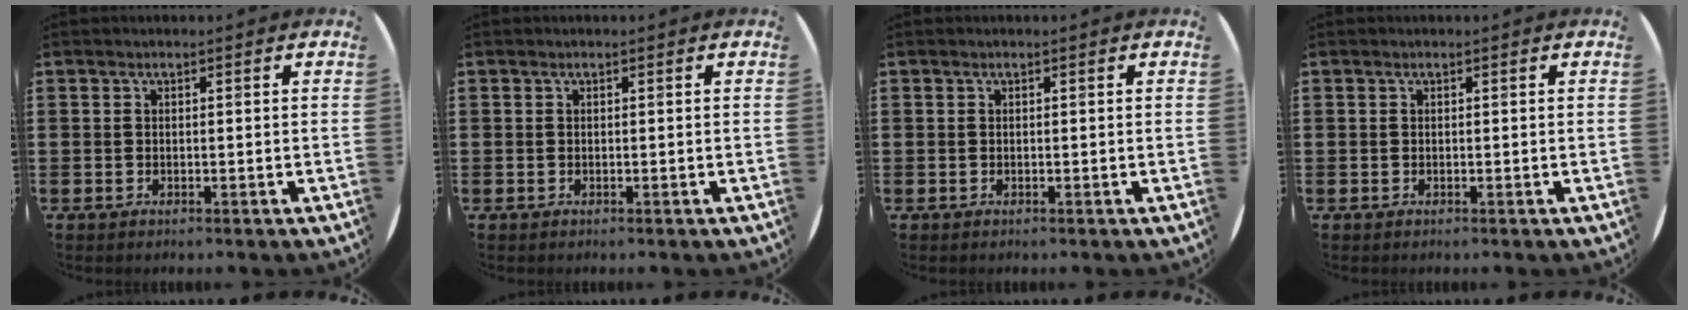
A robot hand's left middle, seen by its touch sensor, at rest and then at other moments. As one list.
[{"total": 0.0}, {"total": 0.0}, {"total": 0.0}]